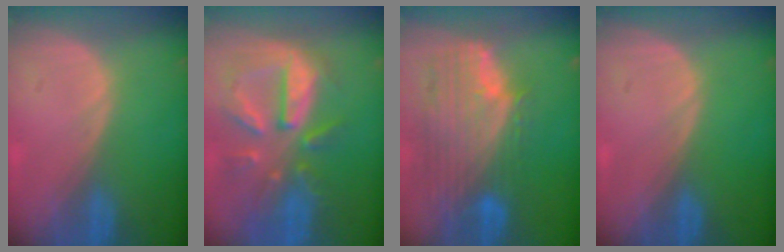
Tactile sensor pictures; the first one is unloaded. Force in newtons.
{"total": 10.8, "press": 9.5, "slide": 5.2}
{"total": 11.8, "press": 10.0, "slide": 6.2}
{"total": 0.0}